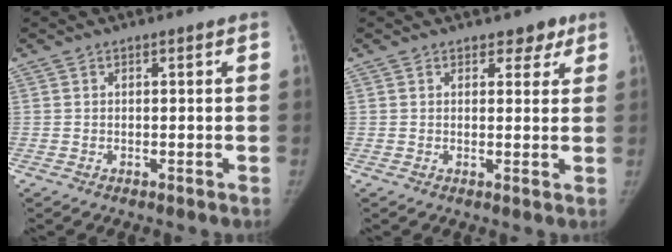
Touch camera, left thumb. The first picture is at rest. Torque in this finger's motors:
{"motor_torque": [-0.01, -0.02, 0.15, 0.20, -0.03]}